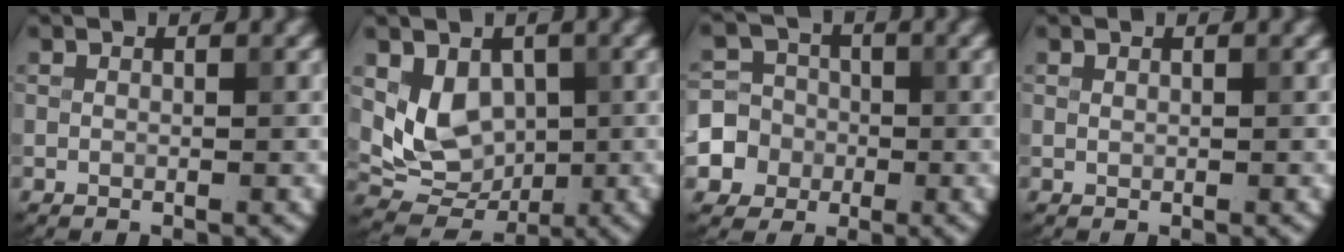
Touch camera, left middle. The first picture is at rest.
{"total": 5.2, "force": [0.8, 4.1, 3.2], "torque": [-0.054, -0.014, 0.024]}
{"total": 6.9, "force": [-2.0, 6.6, 1.1], "torque": [-0.012, 0.008, -0.063]}
{"total": 0.0}